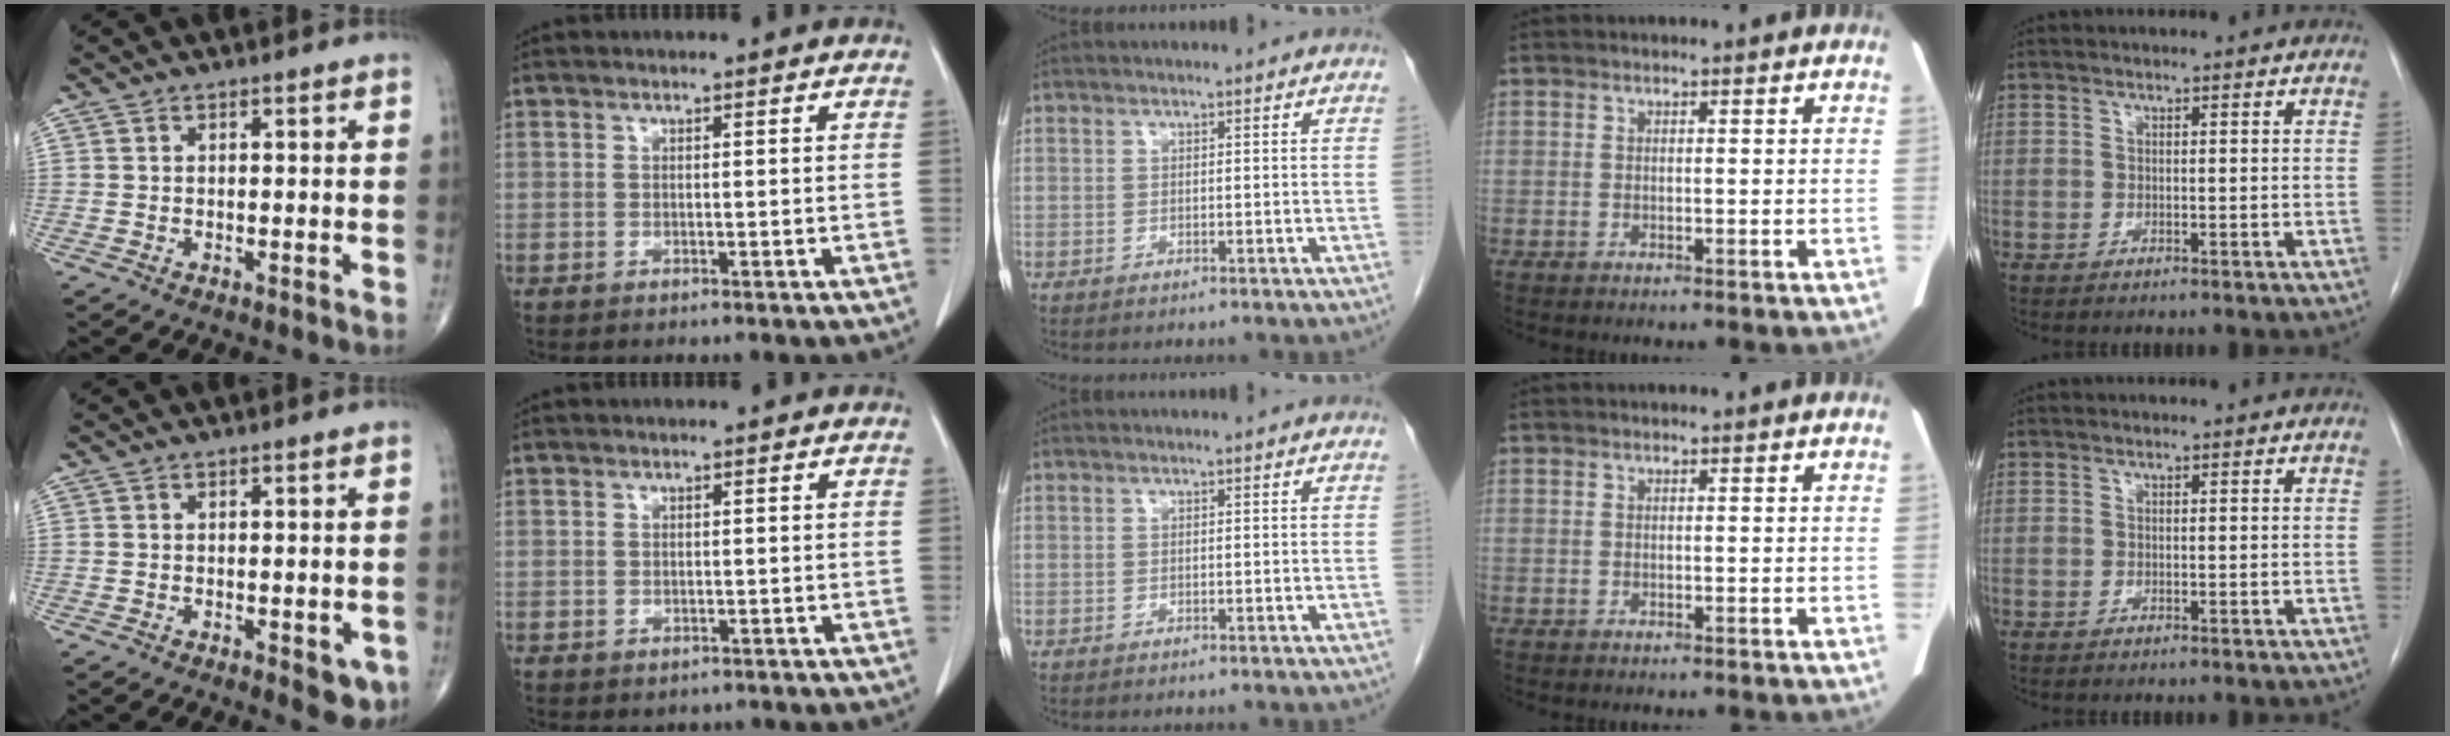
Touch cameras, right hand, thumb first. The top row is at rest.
{"thumb": {"total": 4.2, "force": [-1.4, 1.9, 3.5], "torque": [-0.021, -0.005, -0.013]}, "index": {"total": 1.4, "force": [-0.7, 1.2, 0.4], "torque": [-0.006, 0.001, -0.002]}}